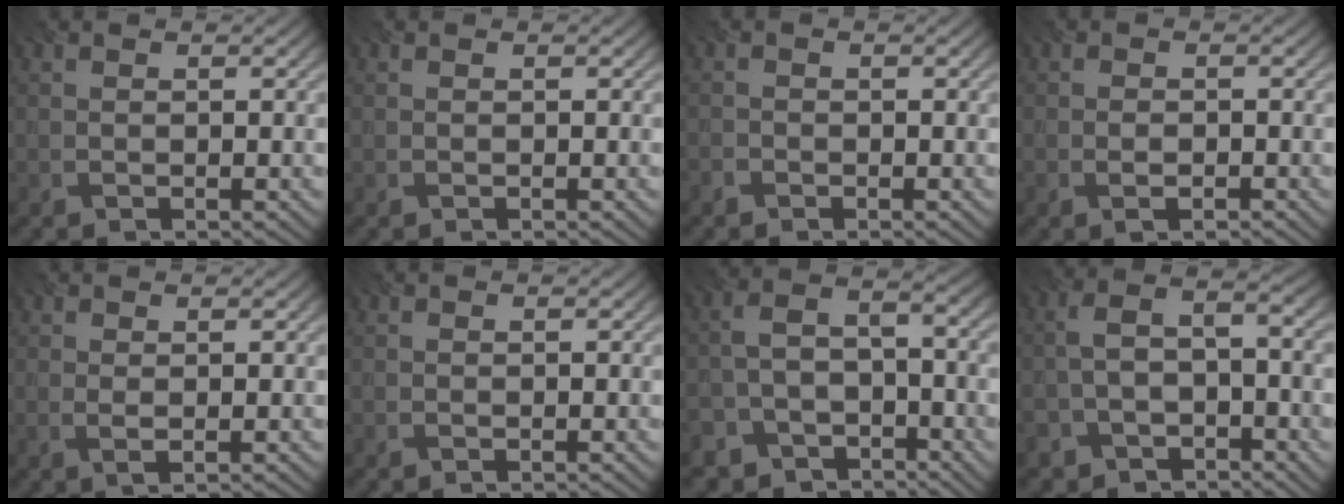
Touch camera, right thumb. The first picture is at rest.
{"total": 0.0}
{"total": 1.1, "force": [-0.9, 0.6, 0.2], "torque": [-0.005, 0.000, -0.019]}
{"total": 2.0, "force": [-0.9, 1.0, 1.5], "torque": [-0.026, -0.001, -0.015]}
{"total": 1.1, "force": [0.3, 0.2, 1.1], "torque": [-0.023, 0.000, 0.006]}
{"total": 0.0}
{"total": 6.7, "force": [-4.6, 3.9, 2.9], "torque": [-0.056, -0.013, -0.090]}
{"total": 5.9, "force": [-2.8, 3.3, 4.1], "torque": [-0.081, -0.004, -0.058]}